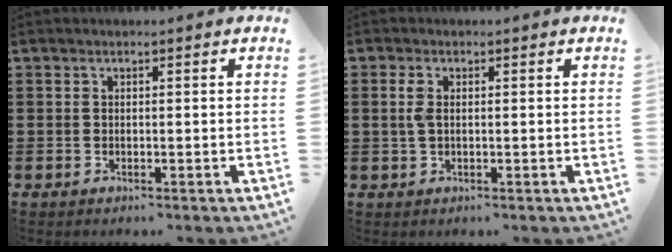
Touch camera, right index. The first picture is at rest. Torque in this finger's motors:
{"motor_torque": [0.46, -0.01, 0.13, 0.09]}